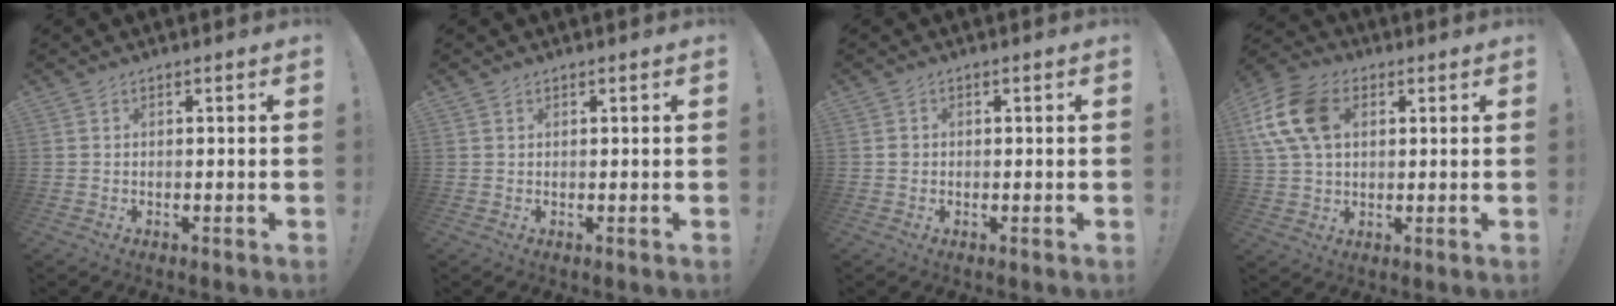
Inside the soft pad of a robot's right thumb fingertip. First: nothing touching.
{"total": 0.6, "force": [0.5, 0.3, 0.0], "torque": [0.006, -0.003, 0.009]}
{"total": 1.0, "force": [-0.3, 1.0, 0.3], "torque": [-0.008, 0.006, -0.003]}
{"total": 15.5, "force": [4.2, 10.5, 10.5], "torque": [-0.203, 0.002, 0.082]}